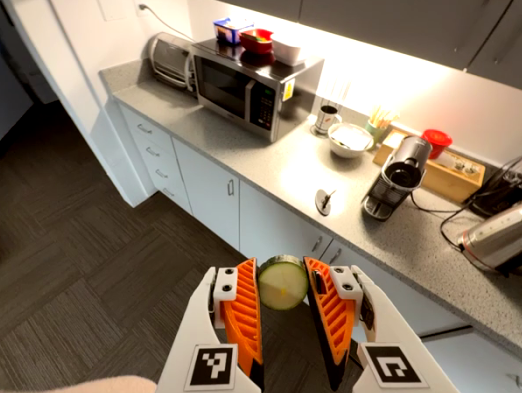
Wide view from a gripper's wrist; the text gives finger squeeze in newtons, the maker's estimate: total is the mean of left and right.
{"total": 10.2, "left": 10.6, "right": 9.7}